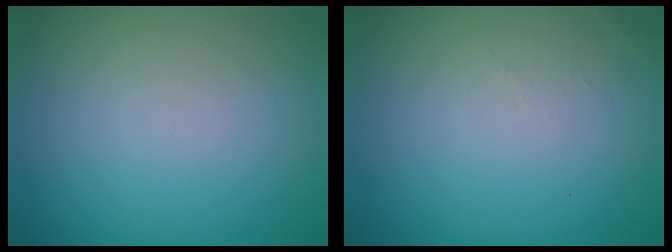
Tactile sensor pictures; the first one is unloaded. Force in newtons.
{"total": 0.7, "press": 0.6, "slide": 0.1}